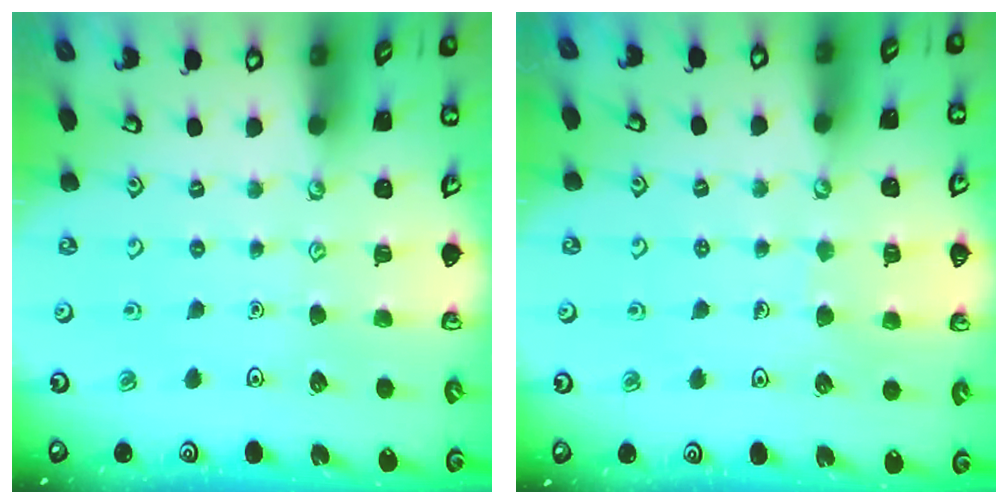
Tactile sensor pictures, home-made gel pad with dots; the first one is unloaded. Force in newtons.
{"total": 4.6, "press": 4.6, "slide": 0.3}